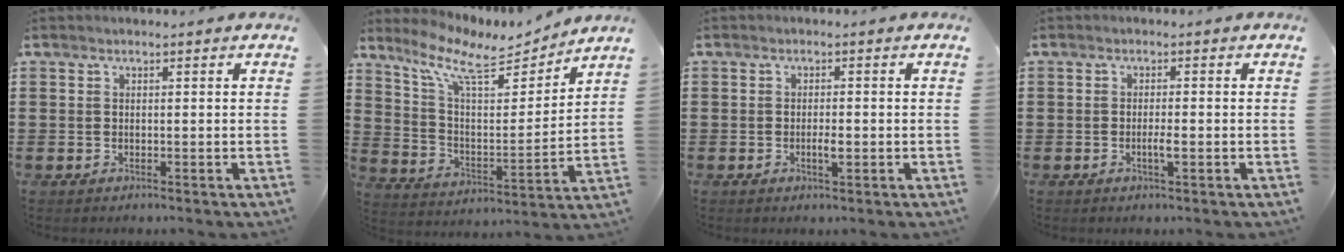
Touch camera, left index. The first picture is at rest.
{"total": 10.0, "force": [7.8, 3.0, 5.4], "torque": [-0.140, -0.040, 0.135]}
{"total": 2.0, "force": [-0.5, 0.6, 1.9], "torque": [-0.035, 0.001, -0.008]}
{"total": 2.1, "force": [-0.6, 0.3, 2.0], "torque": [-0.036, 0.000, -0.012]}